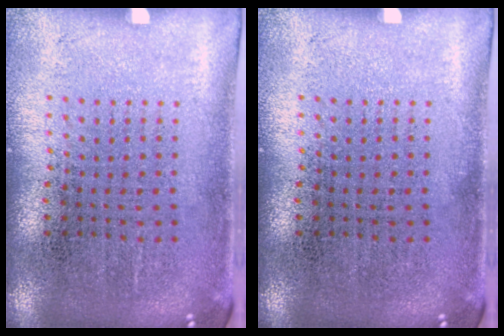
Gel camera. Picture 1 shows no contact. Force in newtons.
{"total": 0.0}